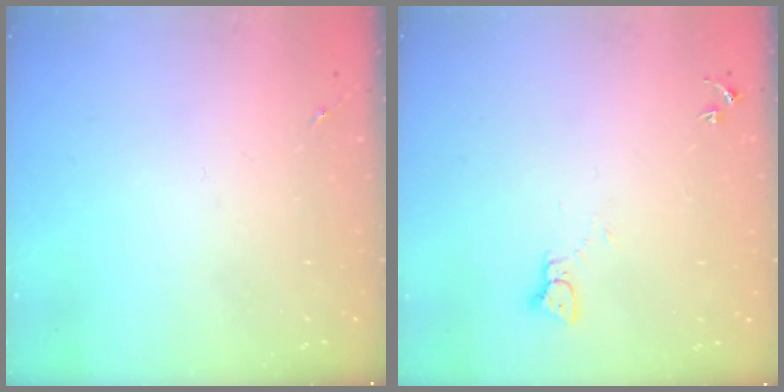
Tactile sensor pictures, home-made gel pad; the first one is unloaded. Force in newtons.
{"total": 2.2, "press": 2.2, "slide": 0.2}